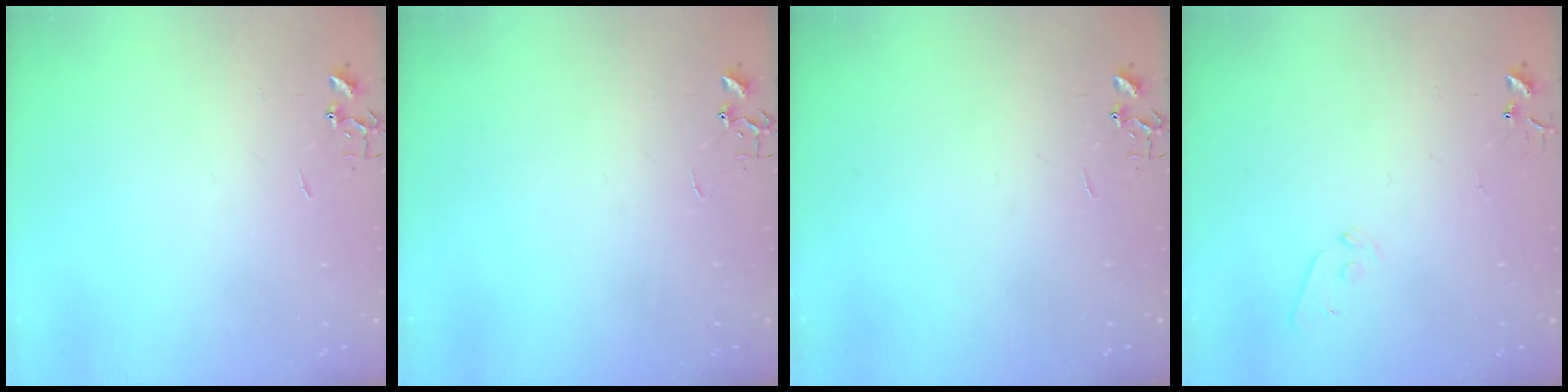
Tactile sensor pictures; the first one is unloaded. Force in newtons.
{"total": 0.0}
{"total": 0.0}
{"total": 5.2, "press": 5.2, "slide": 0.5}